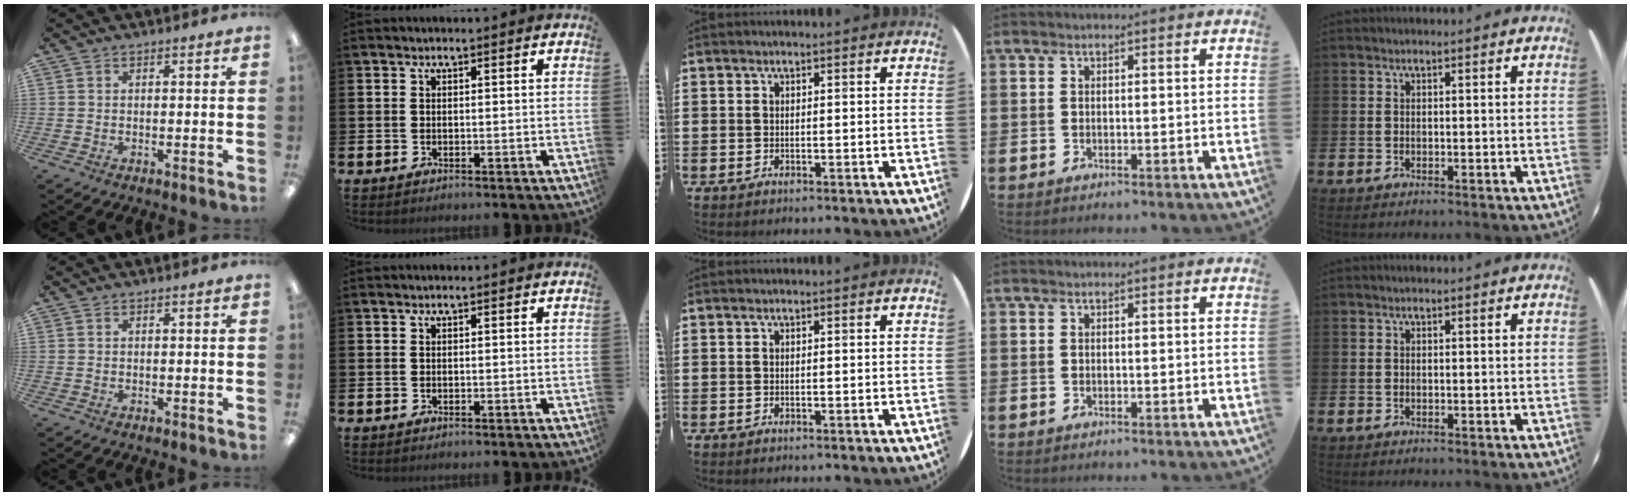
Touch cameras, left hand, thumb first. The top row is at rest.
{}